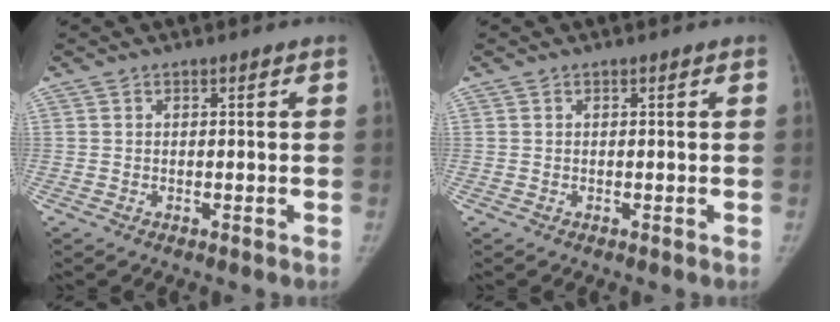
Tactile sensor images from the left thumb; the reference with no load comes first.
{"total": 0.0}